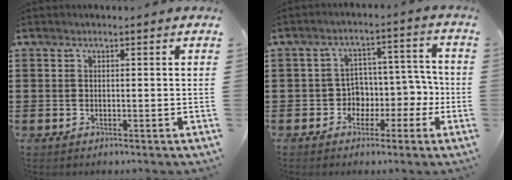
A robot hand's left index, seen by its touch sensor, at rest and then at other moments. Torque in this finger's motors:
{"motor_torque": [0.19, 0.14, 0.28, 0.03]}